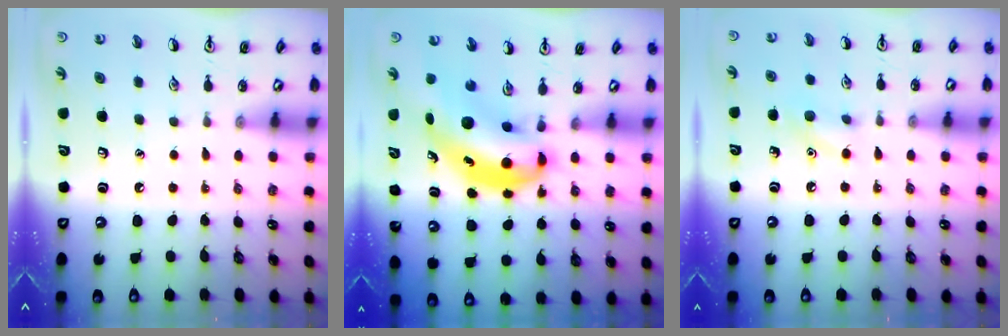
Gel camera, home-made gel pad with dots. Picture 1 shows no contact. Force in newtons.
{"total": 7.5, "press": 7.2, "slide": 2.3}
{"total": 6.9, "press": 6.6, "slide": 2.0}